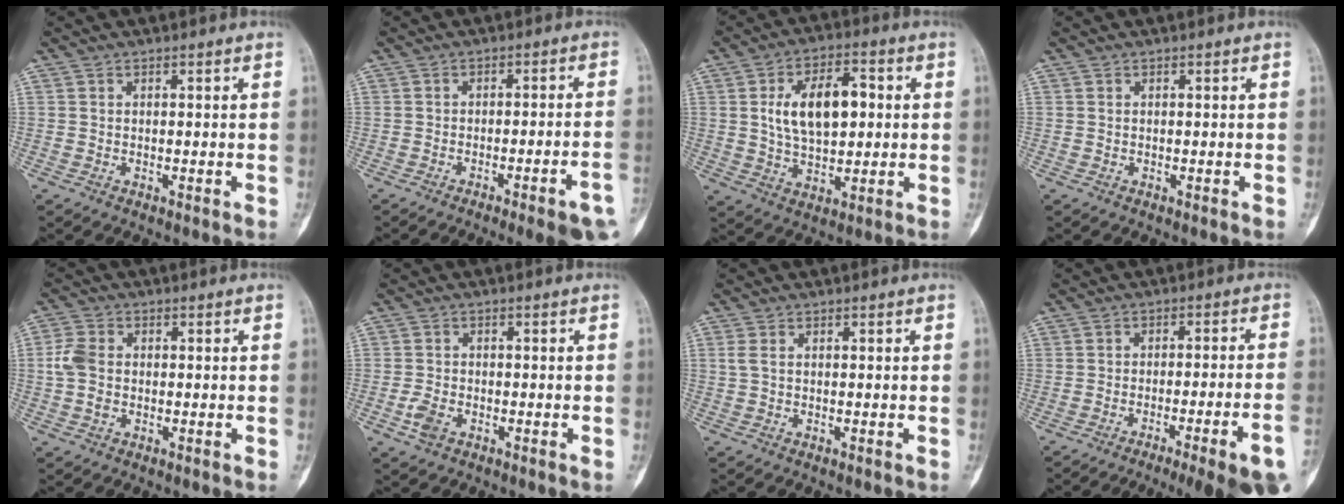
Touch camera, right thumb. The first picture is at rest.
{"total": 10.7, "force": [-5.8, 1.2, 8.9], "torque": [-0.095, 0.024, -0.071]}
{"total": 12.9, "force": [1.9, 7.2, 10.5], "torque": [-0.161, 0.006, 0.032]}
{"total": 0.0}
{"total": 4.9, "force": [-0.4, 3.5, 3.3], "torque": [-0.077, 0.010, -0.014]}
{"total": 3.2, "force": [-1.5, 2.0, 2.1], "torque": [-0.046, 0.004, -0.028]}
{"total": 1.1, "force": [0.0, 0.5, 1.0], "torque": [-0.028, -0.001, 0.001]}
{"total": 16.4, "force": [-9.6, 1.6, 13.1], "torque": [-0.132, 0.041, -0.135]}